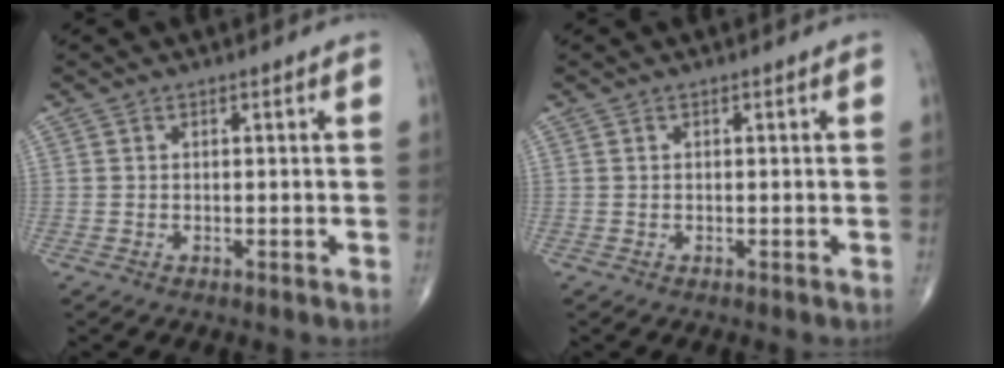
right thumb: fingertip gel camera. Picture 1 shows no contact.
{"total": 0.0}